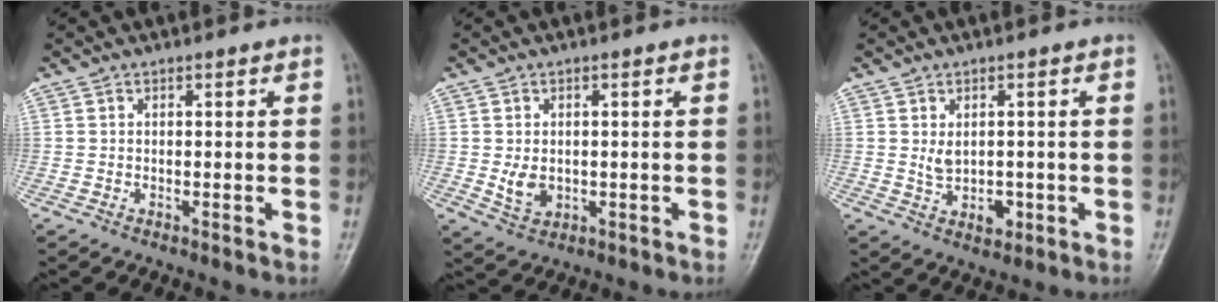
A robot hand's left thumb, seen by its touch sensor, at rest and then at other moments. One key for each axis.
{"total": 3.9, "fx": -0.2, "fy": 2.9, "fz": 2.6, "tx": -0.035, "ty": -0.006, "tz": 0.005}
{"total": 4.4, "fx": 0.1, "fy": 3.1, "fz": 3.0, "tx": -0.038, "ty": -0.006, "tz": 0.012}